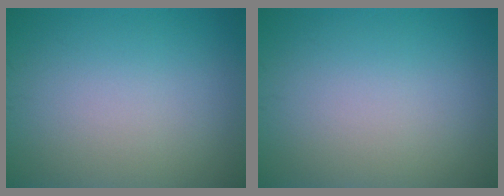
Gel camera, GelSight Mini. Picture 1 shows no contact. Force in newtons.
{"total": 0.0}